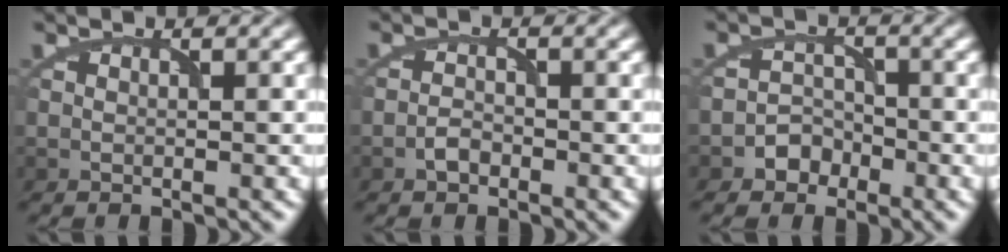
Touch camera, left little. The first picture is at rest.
{"total": 1.3, "force": [-1.0, 0.7, 0.5], "torque": [-0.007, 0.004, -0.020]}
{"total": 2.1, "force": [-1.5, 1.5, 0.1], "torque": [0.011, 0.008, -0.026]}